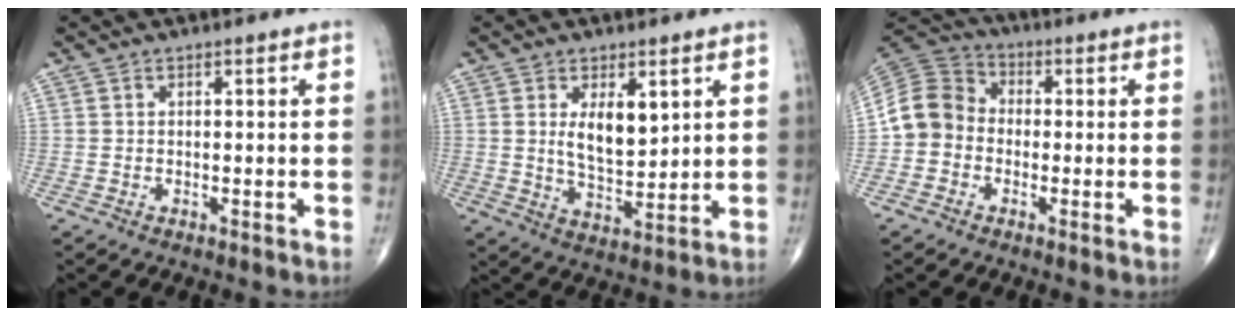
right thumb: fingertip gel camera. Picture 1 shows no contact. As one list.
[{"total": 8.1, "force": [2.6, 4.0, 6.6], "torque": [-0.092, -0.027, 0.055]}, {"total": 9.0, "force": [-1.5, 7.8, 4.2], "torque": [-0.066, 0.033, -0.045]}]